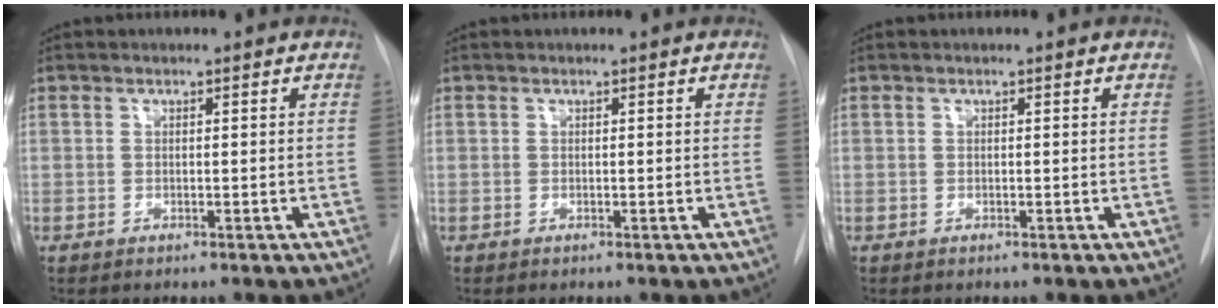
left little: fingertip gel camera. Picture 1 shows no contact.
{"total": 0.0}
{"total": 0.0}